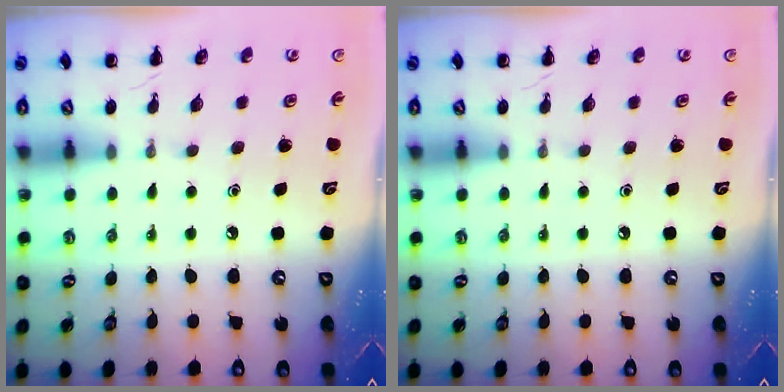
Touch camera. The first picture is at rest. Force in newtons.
{"total": 0.0}